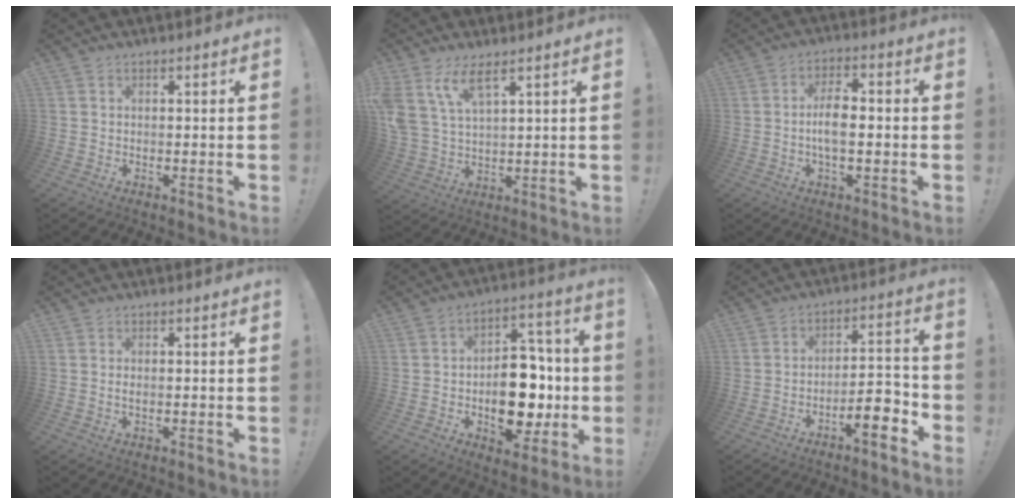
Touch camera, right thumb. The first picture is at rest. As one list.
[{"total": 9.7, "force": [6.2, 3.6, 6.4], "torque": [-0.141, -0.021, 0.120]}, {"total": 8.1, "force": [-1.1, 3.7, 7.1], "torque": [-0.132, 0.005, -0.026]}, {"total": 0.8, "force": [0.0, 0.1, 0.8], "torque": [-0.007, -0.002, -0.002]}, {"total": 18.5, "force": [-3.3, 12.2, 13.5], "torque": [-0.174, 0.027, -0.039]}, {"total": 9.8, "force": [-5.7, 2.6, 7.6], "torque": [-0.110, 0.030, -0.100]}]